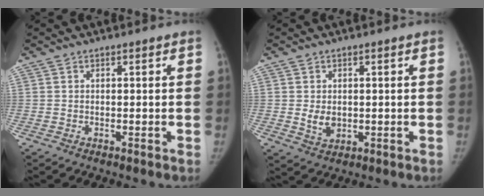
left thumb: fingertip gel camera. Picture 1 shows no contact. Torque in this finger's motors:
{"motor_torque": [-0.15, 0.25, -0.08, 0.07, 0.00]}